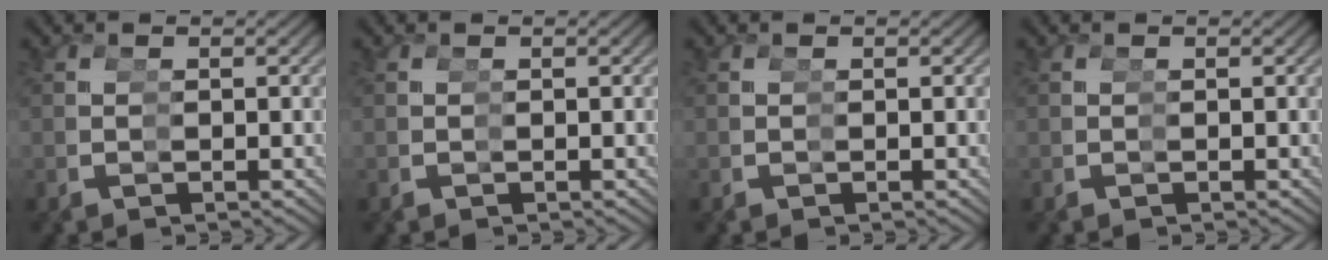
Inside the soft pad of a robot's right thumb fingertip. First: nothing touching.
{"total": 0.0}
{"total": 0.0}
{"total": 0.0}